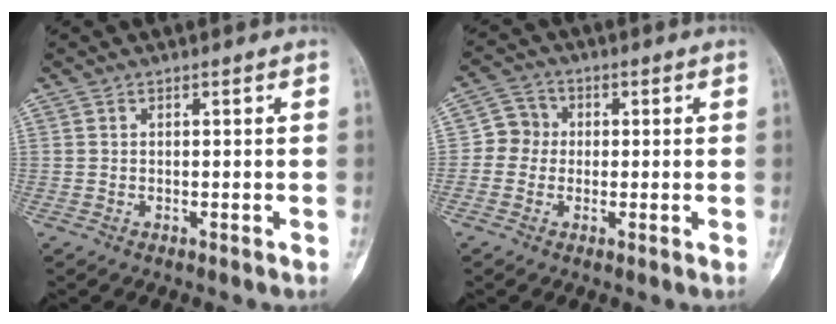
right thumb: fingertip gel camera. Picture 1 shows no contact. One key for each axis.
{"total": 4.7, "fx": -0.3, "fy": 4.4, "fz": 1.5, "tx": 0.002, "ty": 0.012, "tz": -0.017}